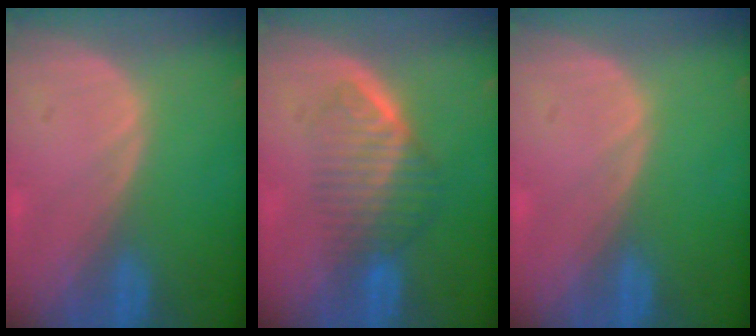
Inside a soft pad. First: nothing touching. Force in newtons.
{"total": 6.5, "press": 5.9, "slide": 2.9}
{"total": 0.0}